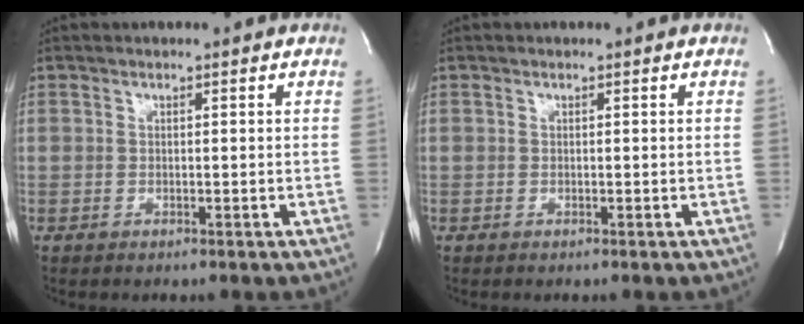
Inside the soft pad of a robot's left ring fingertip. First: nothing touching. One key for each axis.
{"total": 0.0}